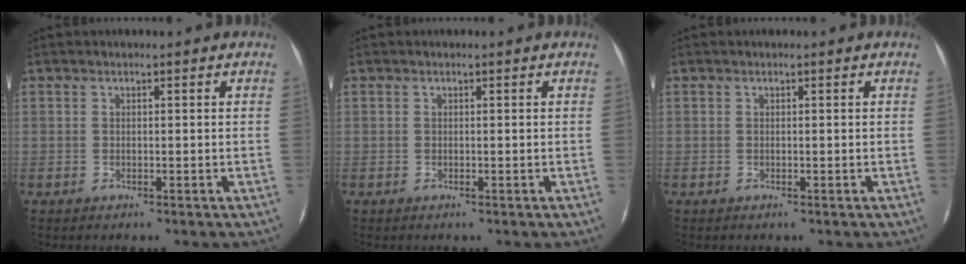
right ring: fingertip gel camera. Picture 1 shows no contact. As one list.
[{"total": 0.0}, {"total": 0.0}]